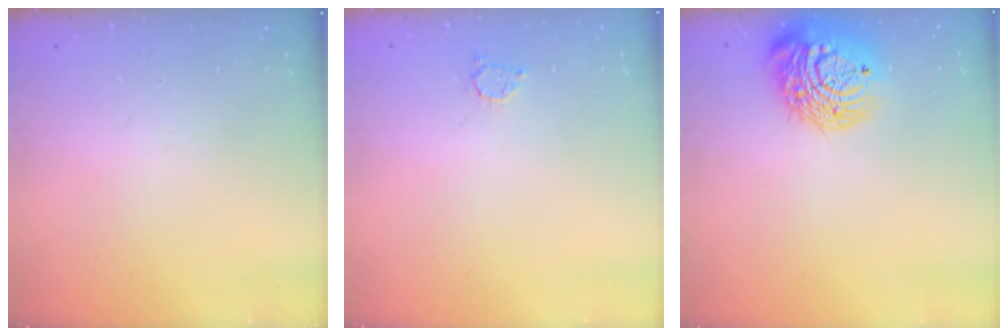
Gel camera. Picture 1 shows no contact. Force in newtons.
{"total": 2.5, "press": 2.5, "slide": 0.4}
{"total": 15.3, "press": 15.2, "slide": 1.8}